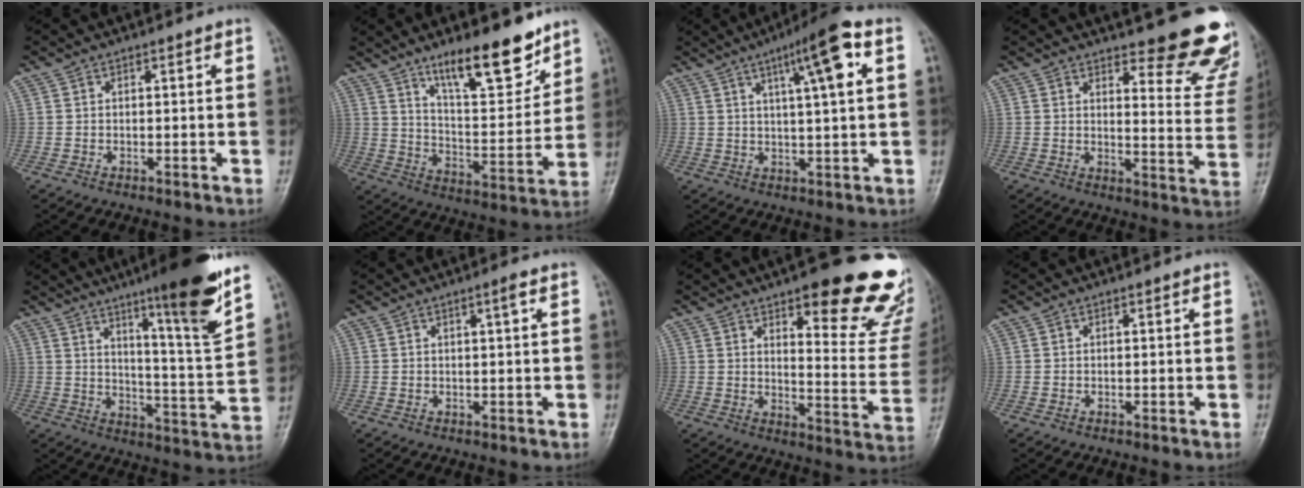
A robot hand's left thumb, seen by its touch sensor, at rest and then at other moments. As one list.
[{"total": 16.1, "force": [11.3, 4.8, 10.4], "torque": [-0.126, -0.079, 0.193]}, {"total": 11.4, "force": [4.3, 1.7, 10.4], "torque": [-0.161, 0.006, 0.064]}, {"total": 16.7, "force": [13.4, 4.9, 8.5], "torque": [-0.049, -0.109, 0.146]}, {"total": 17.1, "force": [10.9, 1.3, 13.1], "torque": [-0.175, -0.067, 0.168]}, {"total": 1.7, "force": [0.7, 0.1, 1.5], "torque": [-0.025, -0.001, 0.013]}, {"total": 24.2, "force": [15.0, 7.3, 17.5], "torque": [-0.176, -0.083, 0.192]}, {"total": 0.0}]